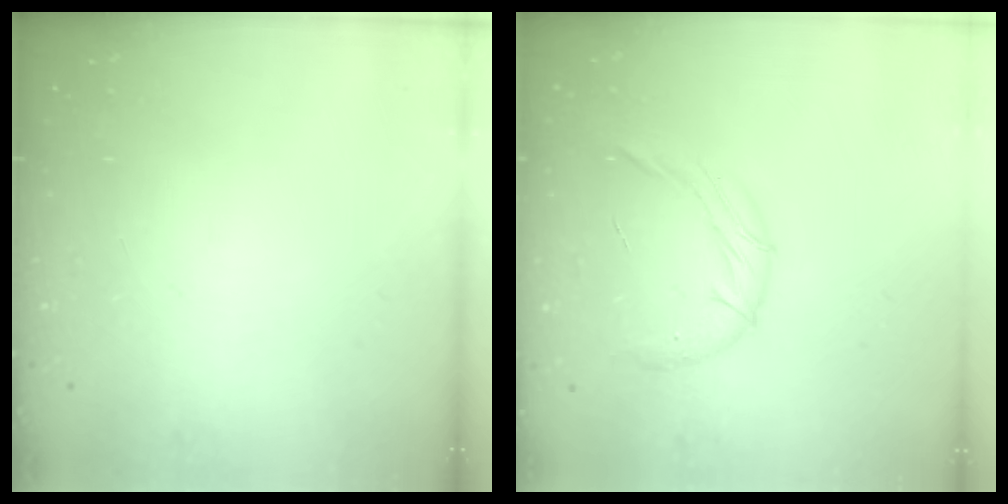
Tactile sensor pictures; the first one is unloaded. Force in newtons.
{"total": 10.0, "press": 10.0, "slide": 0.9}